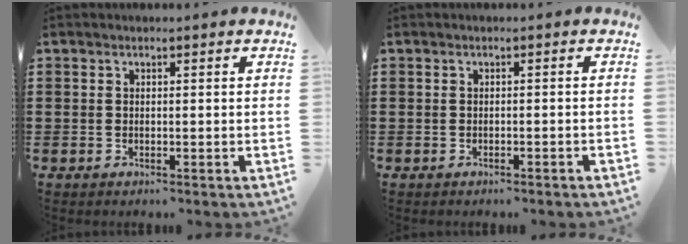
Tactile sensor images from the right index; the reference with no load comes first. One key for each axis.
{"total": 0.6, "fx": -0.4, "fy": -0.1, "fz": 0.4, "tx": -0.008, "ty": -0.003, "tz": -0.008}